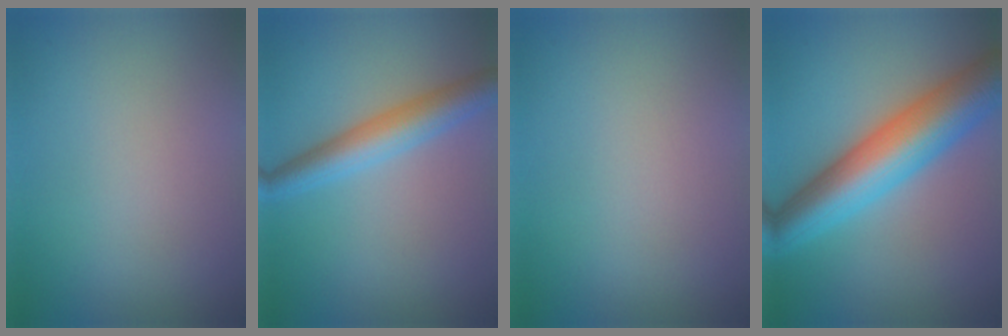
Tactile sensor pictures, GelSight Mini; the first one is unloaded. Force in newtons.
{"total": 4.4, "press": 4.4, "slide": 0.1}
{"total": 0.0}
{"total": 9.8, "press": 9.8, "slide": 0.1}